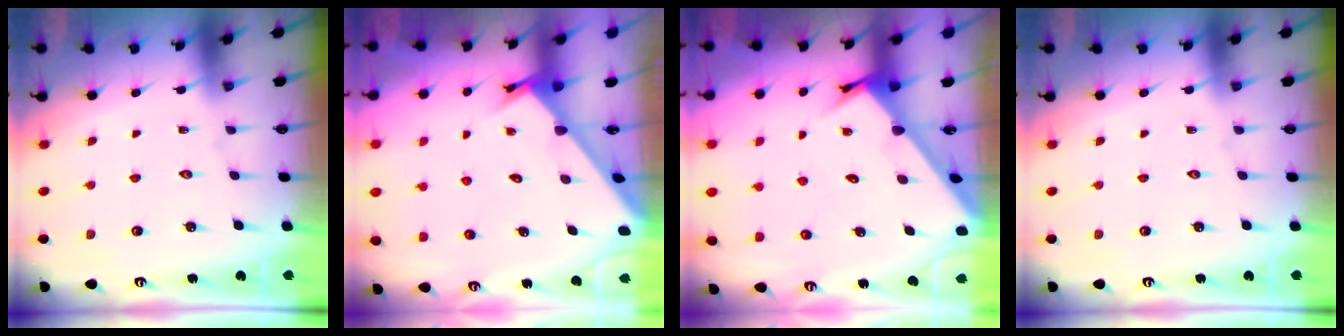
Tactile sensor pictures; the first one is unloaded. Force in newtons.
{"total": 2.6, "press": 2.6, "slide": 0.3}
{"total": 2.9, "press": 2.9, "slide": 0.2}
{"total": 0.0}